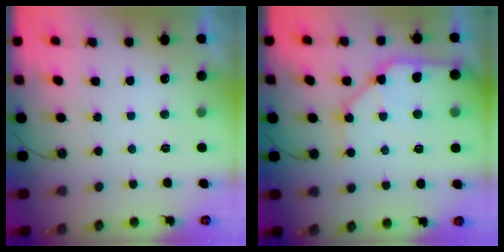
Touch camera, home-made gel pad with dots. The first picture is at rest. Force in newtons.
{"total": 12.3, "press": 12.2, "slide": 1.6}